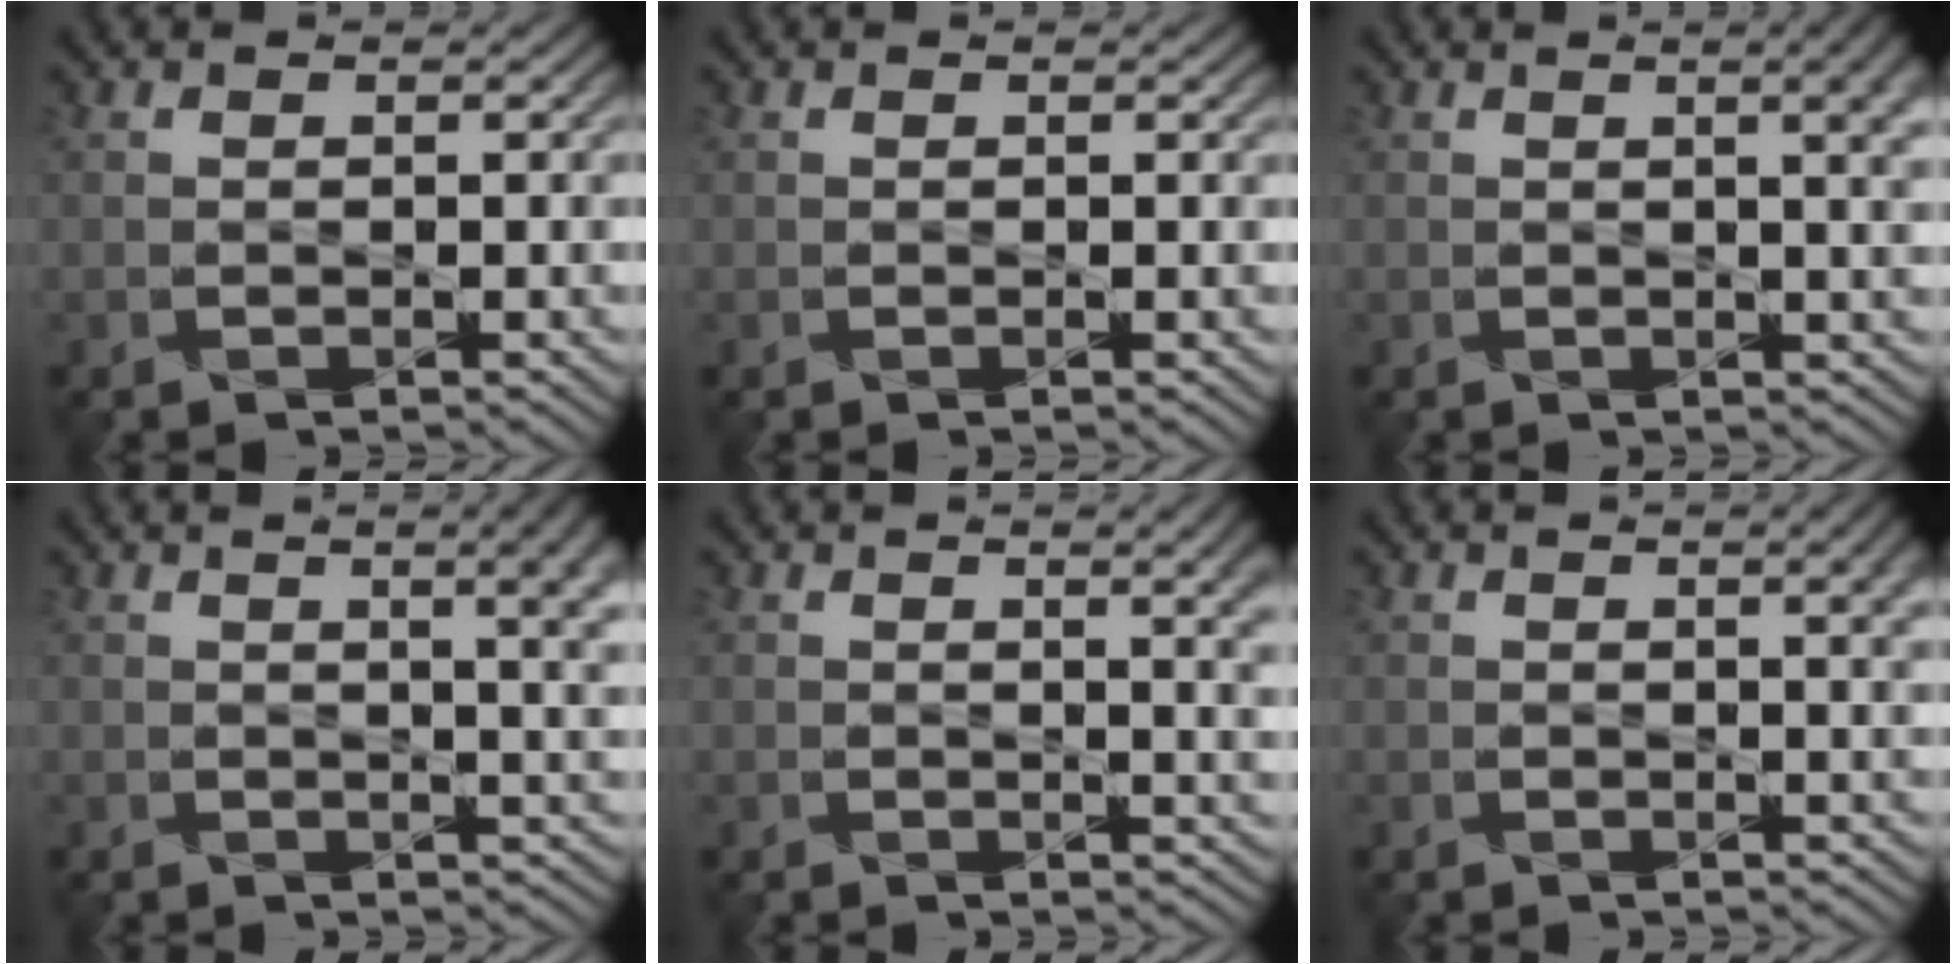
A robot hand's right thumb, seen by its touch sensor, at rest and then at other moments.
{"total": 0.0}
{"total": 4.2, "force": [1.4, 1.1, 3.7], "torque": [-0.046, 0.009, 0.015]}
{"total": 6.0, "force": [2.0, 1.9, 5.4], "torque": [-0.050, 0.016, 0.019]}
{"total": 3.9, "force": [1.2, 1.0, 3.5], "torque": [-0.046, 0.005, 0.019]}
{"total": 2.7, "force": [1.0, 0.6, 2.5], "torque": [-0.030, 0.003, 0.015]}